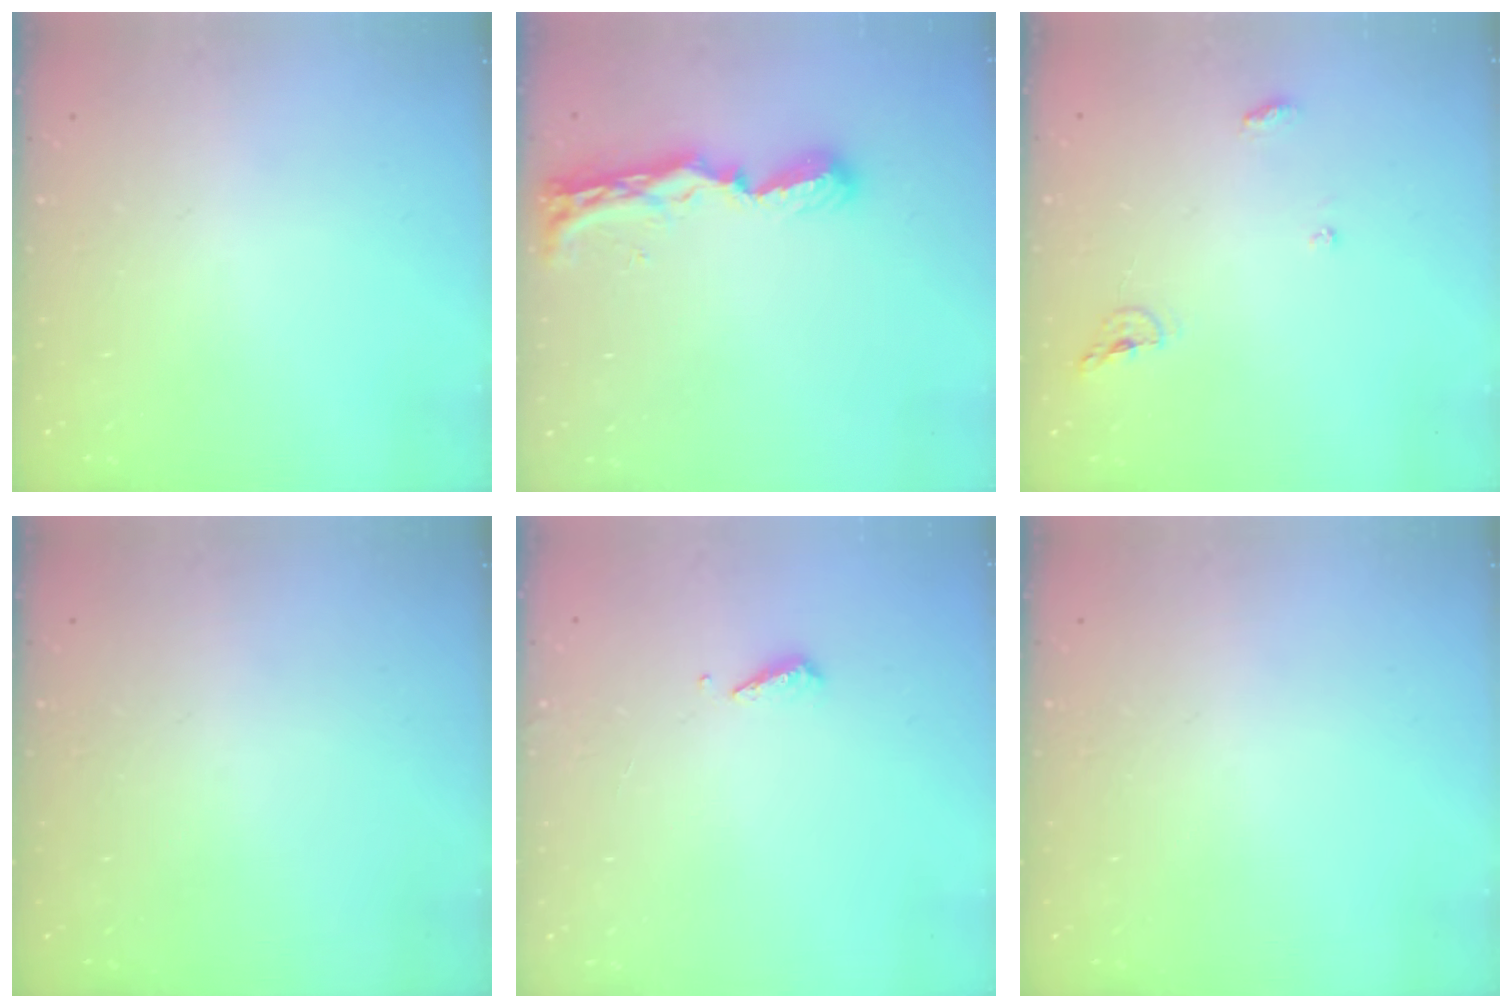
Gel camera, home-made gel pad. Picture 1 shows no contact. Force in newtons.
{"total": 8.3, "press": 8.3, "slide": 0.6}
{"total": 6.8, "press": 6.7, "slide": 0.6}
{"total": 0.0}
{"total": 4.0, "press": 3.9, "slide": 0.3}
{"total": 0.0}